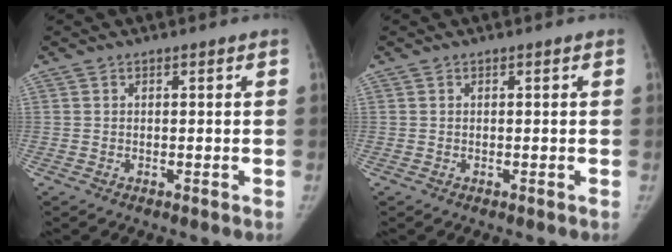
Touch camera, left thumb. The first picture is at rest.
{"total": 0.0}